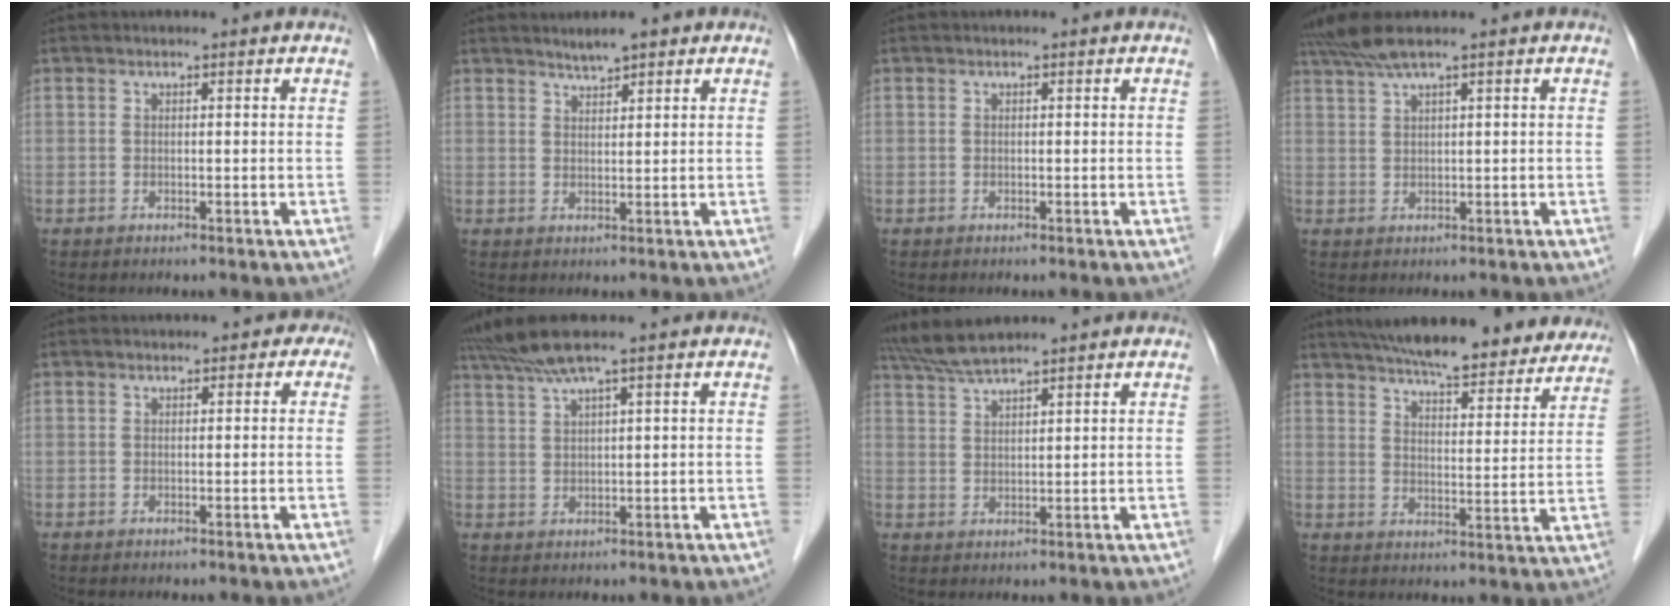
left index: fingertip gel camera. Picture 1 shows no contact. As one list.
[{"total": 2.9, "force": [2.4, 0.6, 1.5], "torque": [-0.030, 0.009, 0.039]}, {"total": 0.0}, {"total": 3.3, "force": [2.6, -0.8, 1.9], "torque": [-0.053, 0.020, 0.061]}, {"total": 1.4, "force": [0.3, 1.2, 0.6], "torque": [0.006, 0.009, -0.003]}, {"total": 4.3, "force": [3.4, -1.1, 2.5], "torque": [-0.066, 0.017, 0.074]}, {"total": 5.8, "force": [5.2, -0.3, 2.5], "torque": [-0.060, 0.023, 0.107]}, {"total": 24.2, "force": [21.3, 5.2, 10.3], "torque": [-0.156, -0.005, 0.271]}]